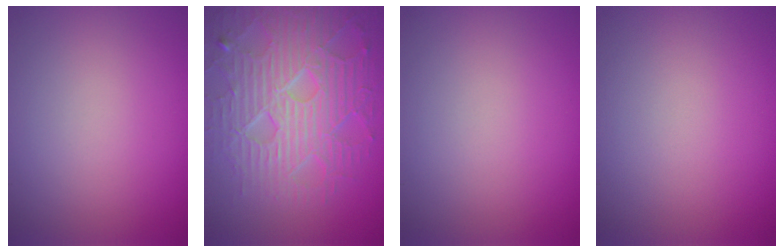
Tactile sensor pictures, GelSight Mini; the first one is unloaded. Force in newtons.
{"total": 9.0, "press": 6.3, "slide": 6.5}
{"total": 0.0}
{"total": 0.0}